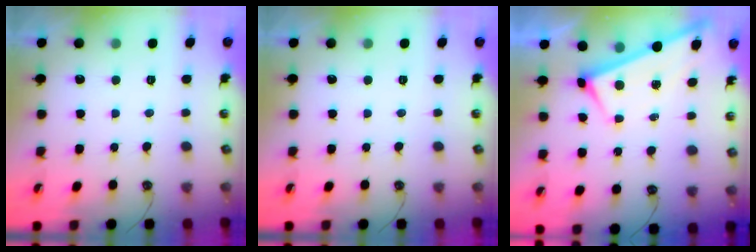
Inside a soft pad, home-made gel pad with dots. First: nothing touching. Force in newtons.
{"total": 0.0}
{"total": 1.9, "press": 1.9, "slide": 0.2}